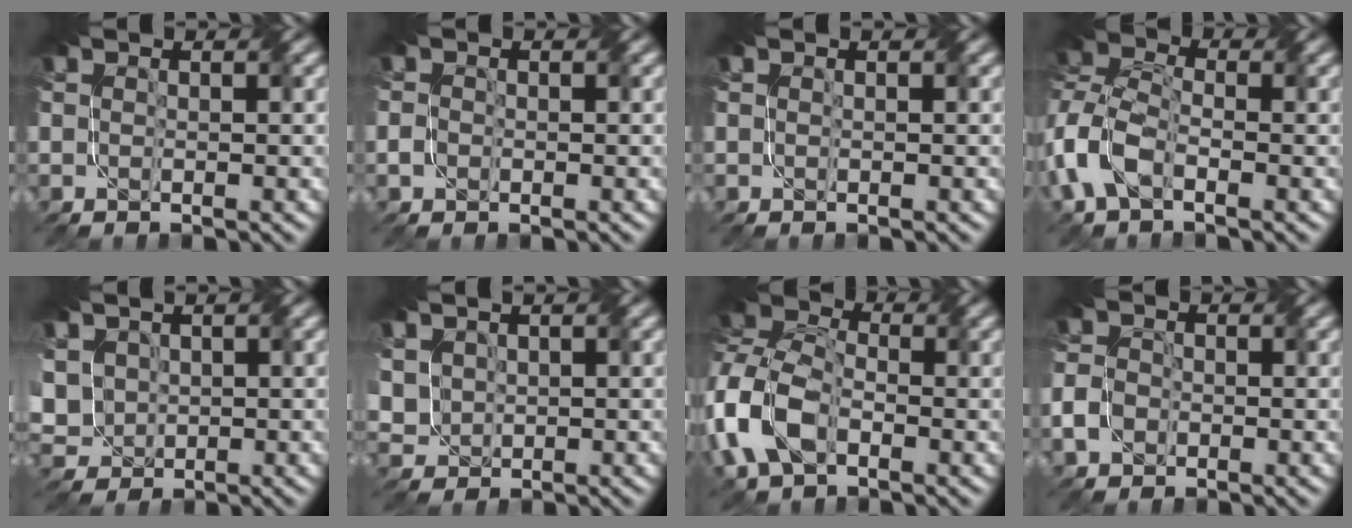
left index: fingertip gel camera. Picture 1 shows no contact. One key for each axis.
{"total": 0.8, "fx": -0.7, "fy": 0.3, "fz": 0.1, "tx": -0.002, "ty": 0.001, "tz": -0.016}
{"total": 0.0}
{"total": 6.3, "fx": -2.6, "fy": 3.4, "fz": 4.6, "tx": -0.108, "ty": 0.013, "tz": -0.066}
{"total": 4.4, "fx": 0.6, "fy": 3.7, "fz": 2.3, "tx": -0.079, "ty": 0.009, "tz": 0.014}
{"total": 3.0, "fx": 0.8, "fy": 2.6, "fz": 1.2, "tx": -0.052, "ty": 0.009, "tz": 0.033}
{"total": 8.3, "fx": -3.2, "fy": 5.0, "fz": 5.8, "tx": -0.137, "ty": 0.006, "tz": -0.078}
{"total": 2.2, "fx": -1.4, "fy": 1.5, "fz": 0.8, "tx": -0.019, "ty": 0.003, "tz": -0.030}